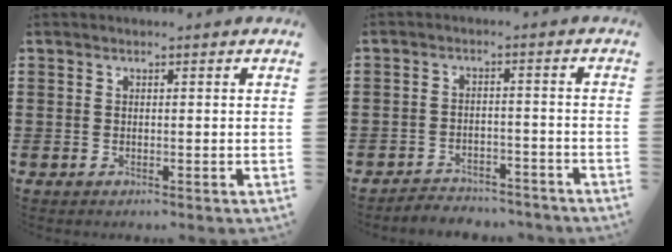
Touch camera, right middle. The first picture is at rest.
{"total": 3.5, "force": [-3.4, 0.5, -0.2], "torque": [-0.004, 0.002, -0.074]}